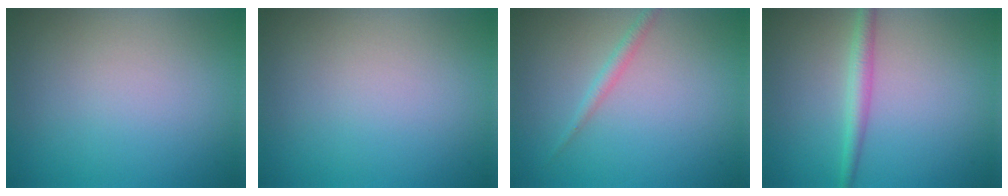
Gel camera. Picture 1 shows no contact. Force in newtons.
{"total": 0.0}
{"total": 1.3, "press": 1.3, "slide": 0.1}
{"total": 2.2, "press": 2.2, "slide": 0.1}